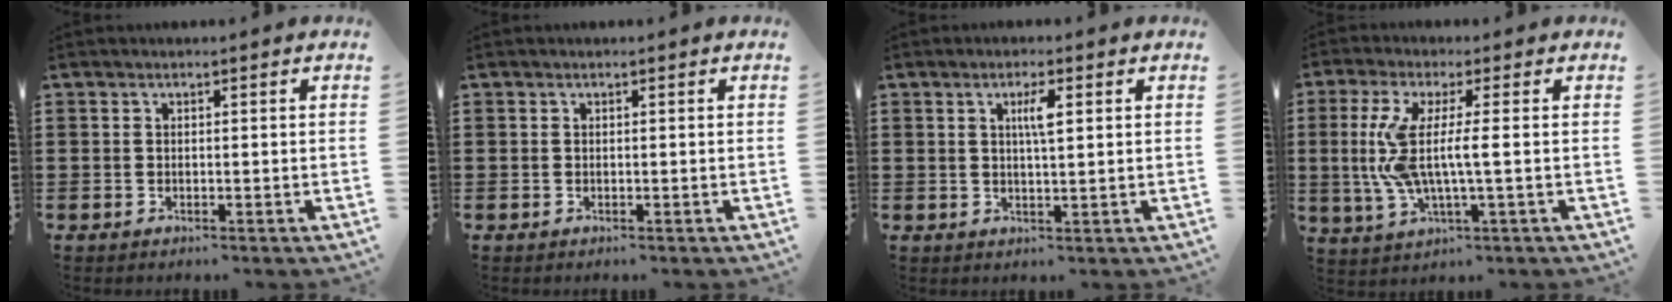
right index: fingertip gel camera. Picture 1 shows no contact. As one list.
[{"total": 0.0}, {"total": 3.1, "force": [1.0, 0.6, 2.9], "torque": [-0.051, 0.003, 0.012]}, {"total": 7.5, "force": [-0.2, 1.0, 7.4], "torque": [-0.181, -0.021, -0.017]}]